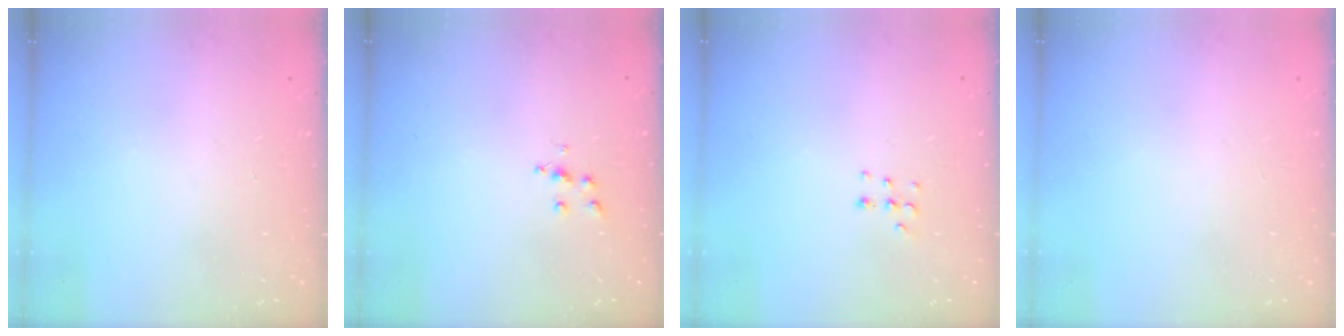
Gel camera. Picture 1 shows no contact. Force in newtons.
{"total": 5.9, "press": 5.9, "slide": 0.3}
{"total": 4.3, "press": 4.2, "slide": 1.1}
{"total": 0.0}